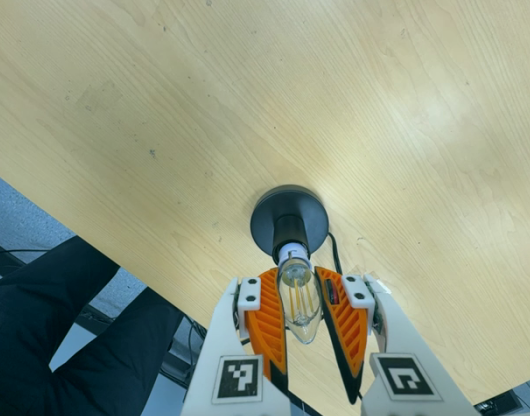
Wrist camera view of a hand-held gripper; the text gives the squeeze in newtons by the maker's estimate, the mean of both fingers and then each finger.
{"total": 14.3, "left": 14.4, "right": 14.3}